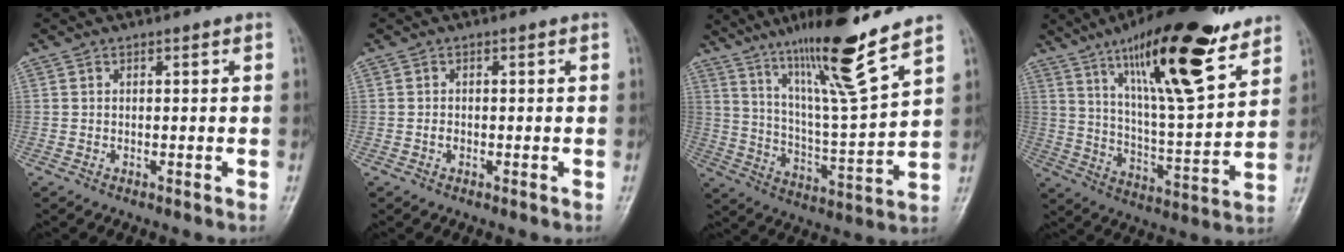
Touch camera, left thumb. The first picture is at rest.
{"total": 1.1, "force": [-0.4, 0.8, 0.5], "torque": [-0.003, 0.007, -0.010]}
{"total": 17.8, "force": [12.4, 0.7, 12.8], "torque": [-0.206, -0.069, 0.214]}
{"total": 22.4, "force": [14.0, 5.3, 16.7], "torque": [-0.244, -0.059, 0.230]}